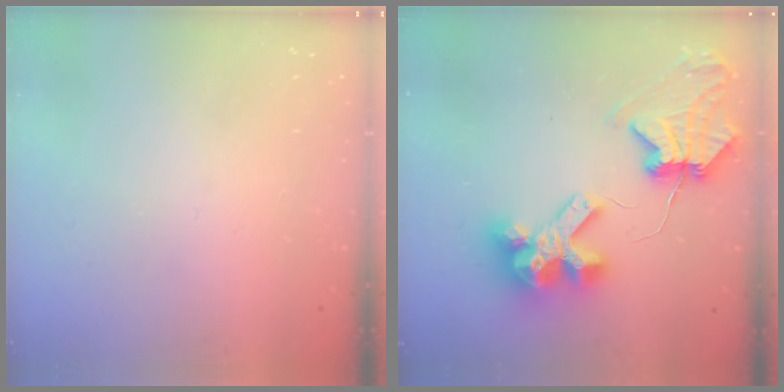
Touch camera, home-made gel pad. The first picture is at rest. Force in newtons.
{"total": 12.5, "press": 12.4, "slide": 1.7}